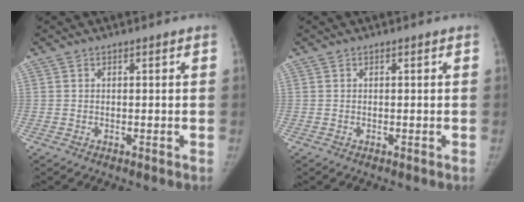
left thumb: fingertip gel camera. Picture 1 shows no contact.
{"total": 0.0}